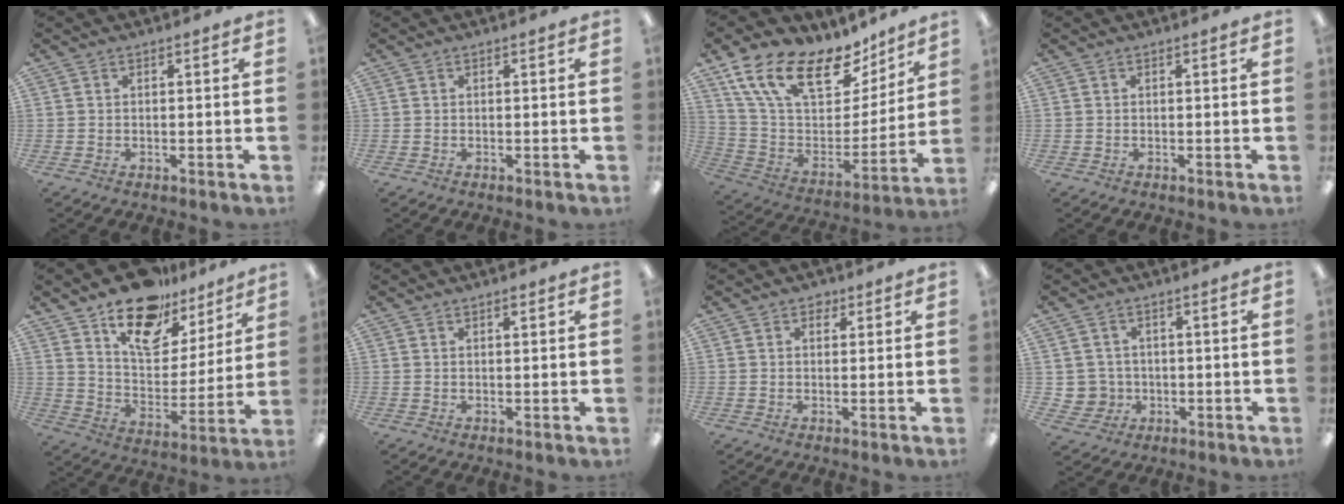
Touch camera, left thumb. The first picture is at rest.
{"total": 0.0}
{"total": 21.2, "force": [14.0, 10.5, 12.0], "torque": [-0.222, -0.077, 0.255]}
{"total": 0.0}
{"total": 16.9, "force": [12.1, 9.2, 7.4], "torque": [-0.127, -0.072, 0.217]}
{"total": 1.0, "force": [0.9, 0.4, 0.3], "torque": [-0.007, 0.001, 0.017]}
{"total": 2.2, "force": [1.5, 1.4, 0.7], "torque": [0.001, -0.003, 0.023]}
{"total": 4.6, "force": [0.2, 4.6, 0.4], "torque": [-0.011, 0.006, 0.008]}